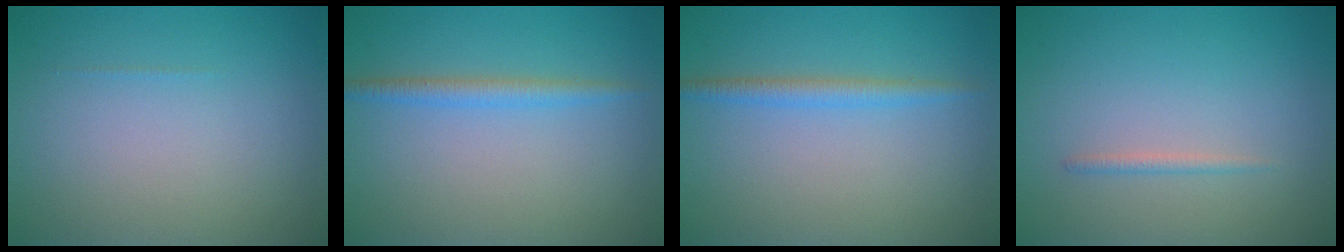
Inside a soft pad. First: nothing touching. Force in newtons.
{"total": 1.9, "press": 1.9, "slide": 0.0}
{"total": 1.9, "press": 1.9, "slide": 0.0}
{"total": 0.8, "press": 0.8, "slide": 0.0}